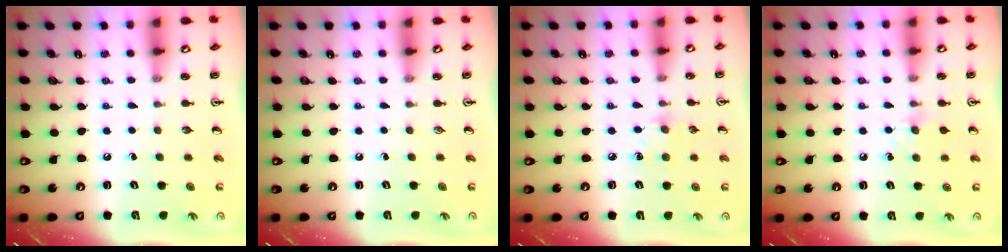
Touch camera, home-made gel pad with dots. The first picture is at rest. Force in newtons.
{"total": 0.0}
{"total": 6.9, "press": 6.8, "slide": 0.7}
{"total": 5.6, "press": 5.5, "slide": 0.9}